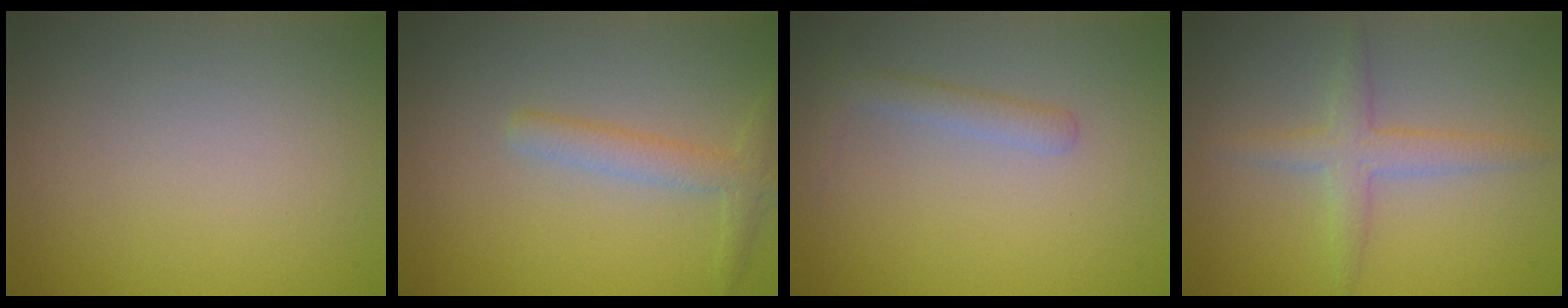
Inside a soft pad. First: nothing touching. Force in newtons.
{"total": 2.3, "press": 2.3, "slide": 0.0}
{"total": 1.6, "press": 1.6, "slide": 0.1}
{"total": 2.6, "press": 2.6, "slide": 0.1}